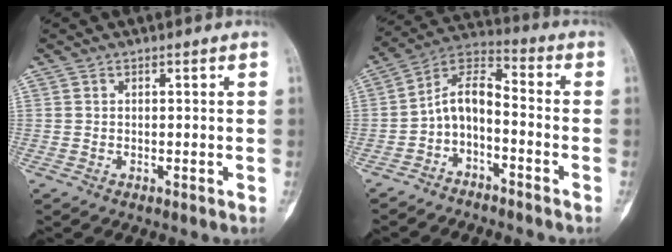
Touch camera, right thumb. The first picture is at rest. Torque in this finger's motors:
{"motor_torque": [0.09, 0.09, 0.50, -0.43, 0.03]}